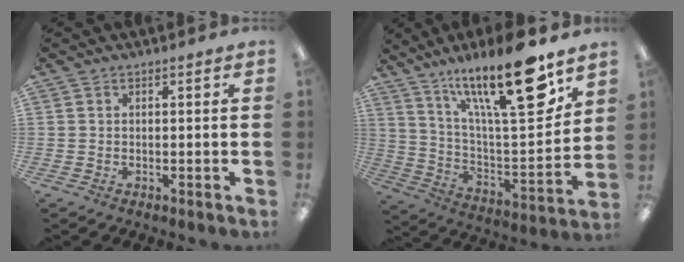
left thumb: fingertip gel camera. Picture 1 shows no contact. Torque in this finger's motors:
{"motor_torque": [0.96, 0.94, 1.46, -1.31, 0.16]}